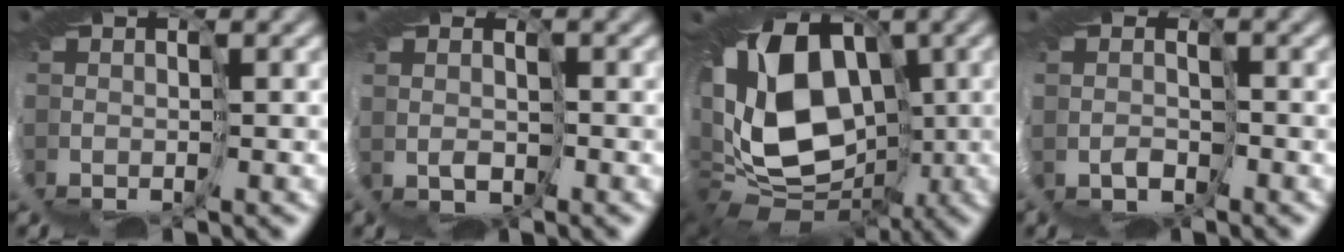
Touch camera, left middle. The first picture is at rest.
{"total": 2.0, "force": [1.9, -0.2, -0.8], "torque": [0.008, -0.003, 0.033]}
{"total": 11.6, "force": [2.6, 7.8, 8.2], "torque": [-0.140, 0.004, 0.029]}
{"total": 2.1, "force": [1.4, -0.8, -1.4], "torque": [0.028, 0.006, 0.014]}